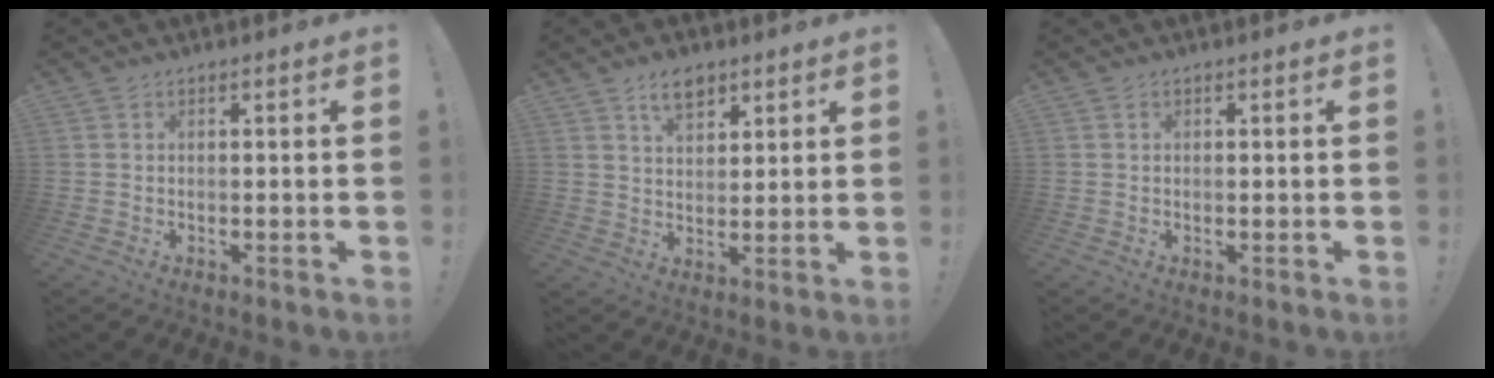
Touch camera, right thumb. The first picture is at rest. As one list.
[{"total": 7.2, "force": [4.4, 4.3, 3.8], "torque": [-0.058, -0.011, 0.079]}, {"total": 0.0}]